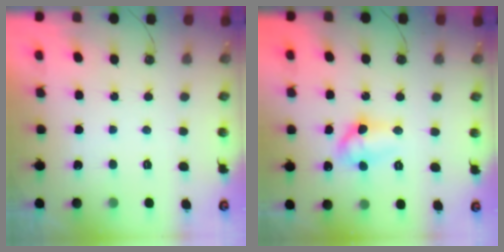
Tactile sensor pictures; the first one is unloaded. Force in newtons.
{"total": 9.2, "press": 9.2, "slide": 0.8}